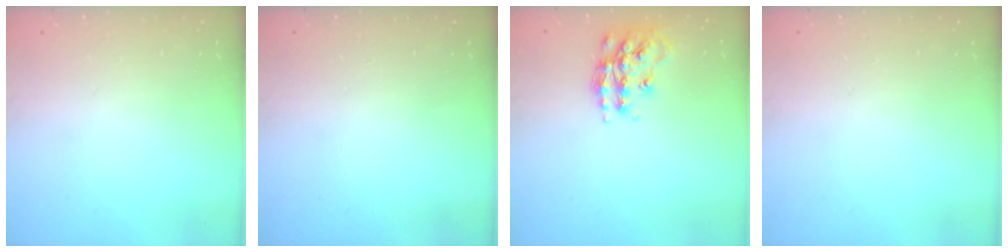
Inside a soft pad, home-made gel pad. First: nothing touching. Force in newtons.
{"total": 0.0}
{"total": 15.1, "press": 15.0, "slide": 1.0}
{"total": 0.0}